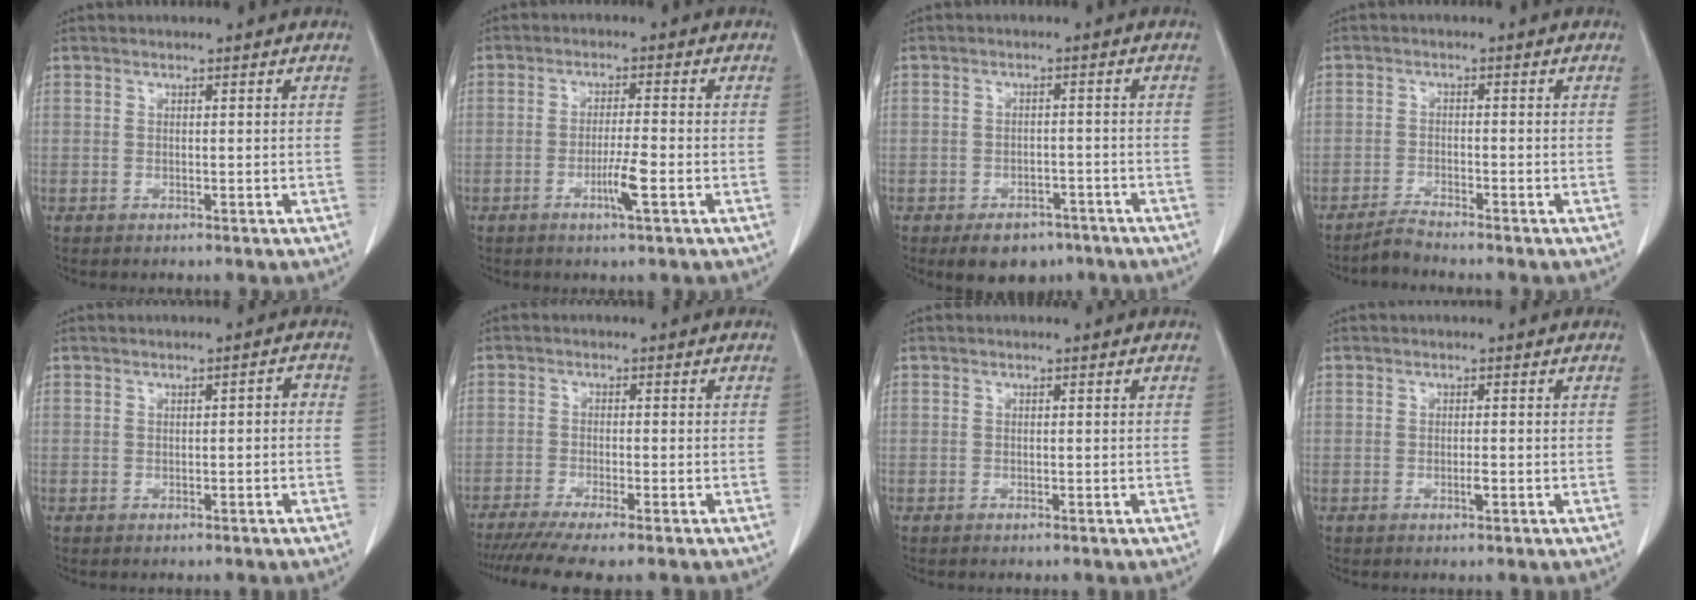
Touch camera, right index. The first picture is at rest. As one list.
[{"total": 4.2, "force": [-1.7, -0.3, 3.8], "torque": [-0.071, -0.007, -0.033]}, {"total": 6.3, "force": [-4.5, 3.7, 2.4], "torque": [-0.029, 0.004, -0.060]}, {"total": 2.4, "force": [-2.3, -0.6, 0.3], "torque": [-0.009, -0.011, -0.047]}, {"total": 1.3, "force": [-0.2, 0.4, 1.2], "torque": [-0.015, 0.005, -0.002]}, {"total": 9.0, "force": [-7.4, 0.1, 5.1], "torque": [-0.070, -0.018, -0.115]}, {"total": 0.0}, {"total": 0.9, "force": [-0.4, 0.1, 0.8], "torque": [-0.018, 0.000, -0.005]}]